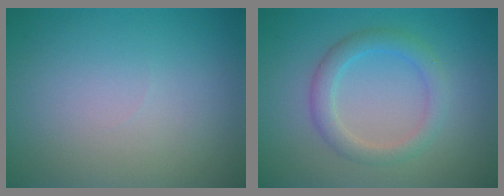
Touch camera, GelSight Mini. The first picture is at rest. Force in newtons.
{"total": 2.9, "press": 2.9, "slide": 0.3}